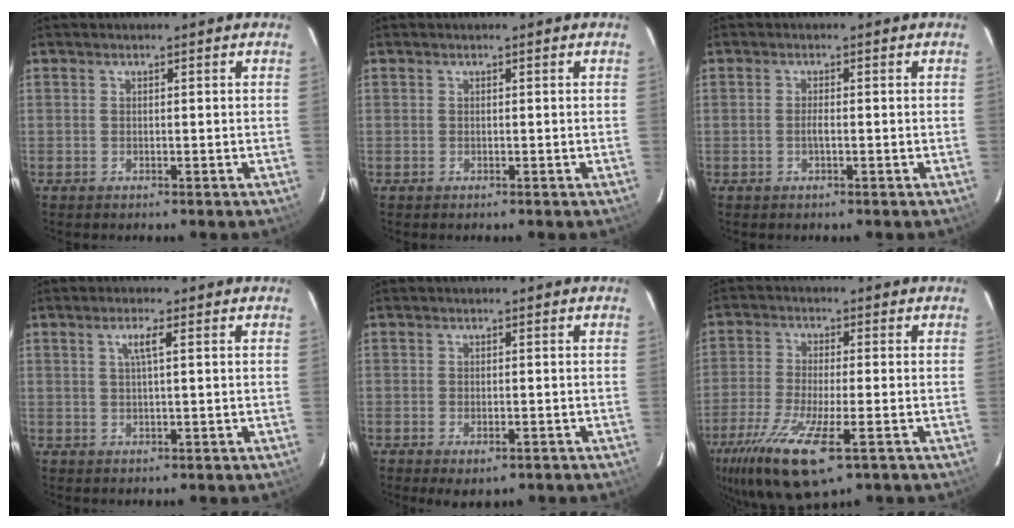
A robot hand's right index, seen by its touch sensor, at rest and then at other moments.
{"total": 0.0}
{"total": 1.3, "force": [-0.3, 0.2, 1.3], "torque": [-0.025, 0.001, -0.007]}
{"total": 2.4, "force": [0.7, -0.2, 2.3], "torque": [-0.042, 0.001, 0.011]}
{"total": 4.3, "force": [-2.6, 1.9, 2.8], "torque": [-0.056, -0.017, -0.038]}
{"total": 15.4, "force": [-8.4, 3.7, 12.4], "torque": [-0.258, -0.056, -0.155]}